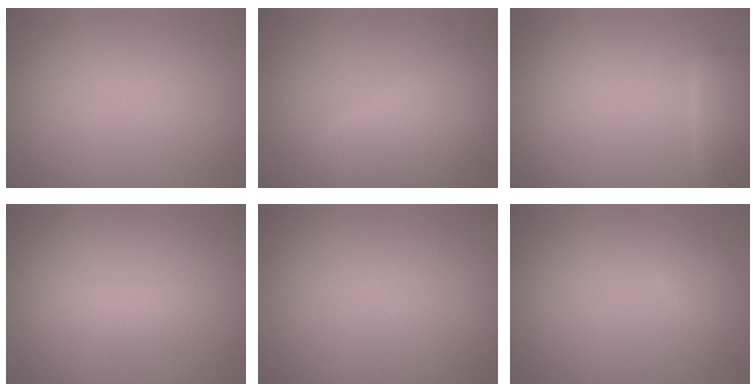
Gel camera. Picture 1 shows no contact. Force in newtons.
{"total": 6.9, "press": 6.9, "slide": 0.2}
{"total": 2.9, "press": 2.8, "slide": 0.2}
{"total": 1.1, "press": 1.1, "slide": 0.0}
{"total": 0.0}
{"total": 0.8, "press": 0.8, "slide": 0.1}